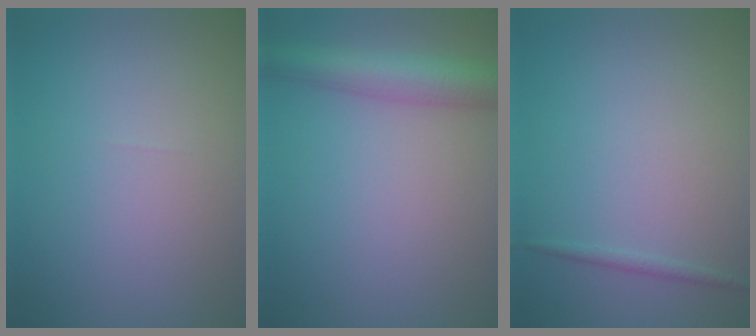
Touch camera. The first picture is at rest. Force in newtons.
{"total": 4.9, "press": 4.9, "slide": 0.2}
{"total": 0.7, "press": 0.7, "slide": 0.0}